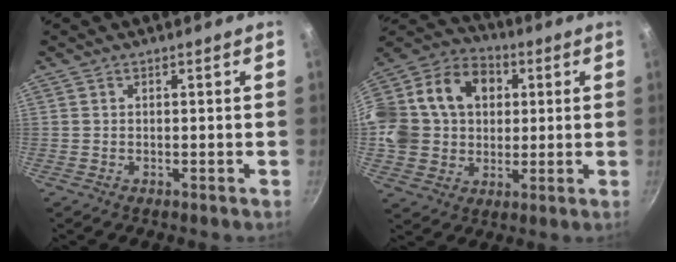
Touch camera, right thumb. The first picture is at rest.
{"total": 22.2, "force": [3.7, 17.8, 12.7], "torque": [-0.233, 0.042, 0.059]}